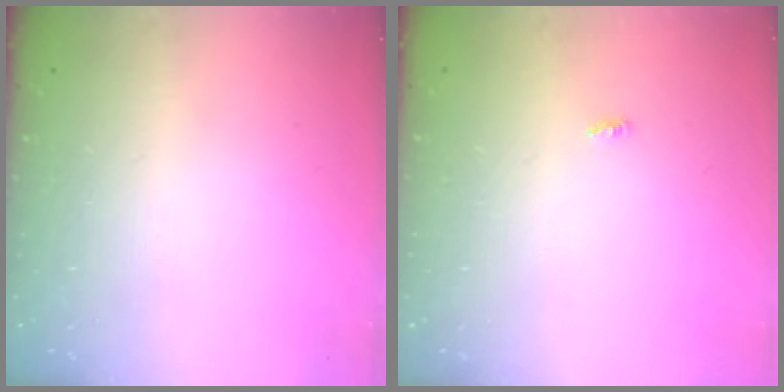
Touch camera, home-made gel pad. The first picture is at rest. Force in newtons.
{"total": 1.8, "press": 1.8, "slide": 0.2}